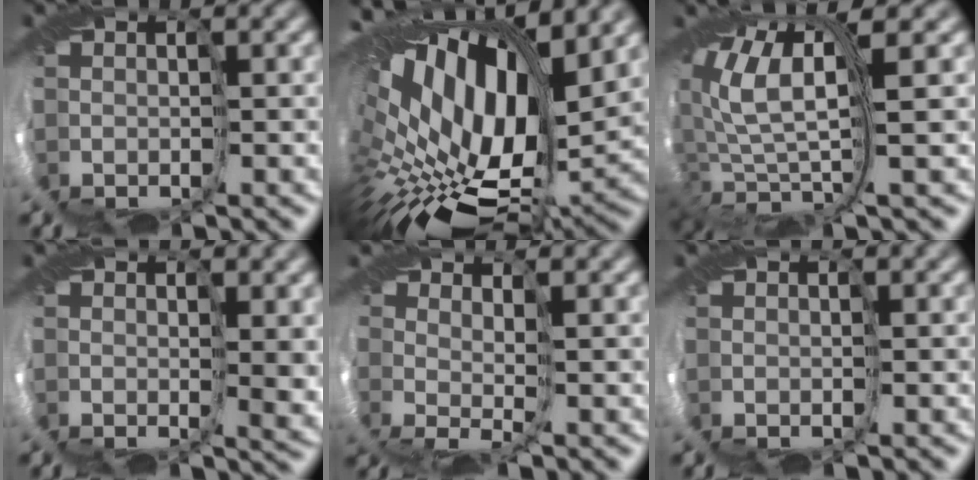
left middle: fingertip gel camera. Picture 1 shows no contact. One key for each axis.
{"total": 17.3, "fx": 4.0, "fy": 8.4, "fz": 14.6, "tx": -0.264, "ty": -0.022, "tz": 0.098}
{"total": 9.3, "fx": 2.2, "fy": 2.8, "fz": 8.6, "tx": -0.187, "ty": -0.002, "tz": 0.045}
{"total": 4.1, "fx": 0.6, "fy": 2.0, "fz": 3.5, "tx": -0.074, "ty": -0.014, "tz": 0.028}
{"total": 1.3, "fx": 0.6, "fy": -0.9, "fz": 0.7, "tx": -0.009, "ty": 0.000, "tz": 0.016}
{"total": 0.0}